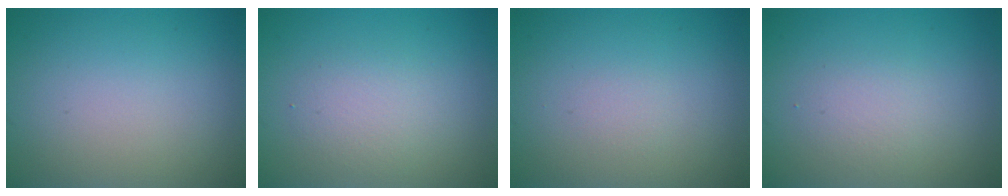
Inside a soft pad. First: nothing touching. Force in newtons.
{"total": 2.2, "press": 2.2, "slide": 0.2}
{"total": 0.5, "press": 0.5, "slide": 0.1}
{"total": 1.7, "press": 1.7, "slide": 0.2}